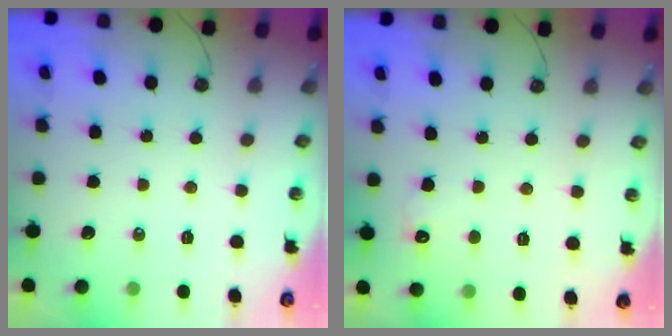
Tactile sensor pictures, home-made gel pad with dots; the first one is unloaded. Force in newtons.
{"total": 4.1, "press": 4.0, "slide": 1.1}